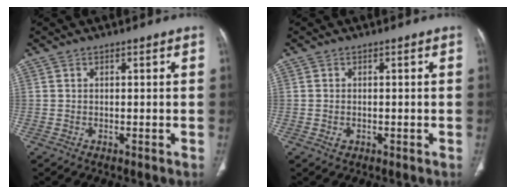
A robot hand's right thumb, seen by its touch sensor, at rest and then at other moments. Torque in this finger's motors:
{"motor_torque": [-0.86, 0.11, -0.08, 0.46, 0.05]}